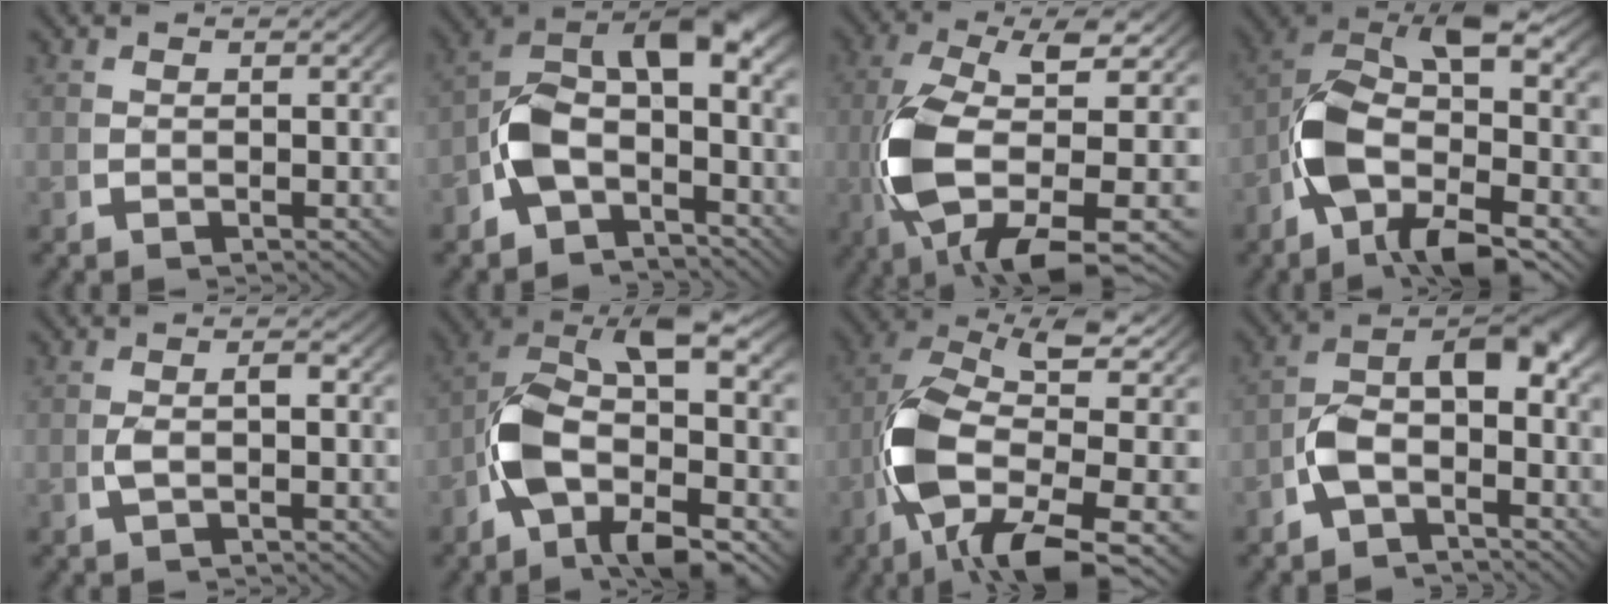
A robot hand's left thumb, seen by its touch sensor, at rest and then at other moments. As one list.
[{"total": 10.0, "force": [-1.1, 6.3, 7.7], "torque": [-0.147, -0.012, -0.022]}, {"total": 13.1, "force": [-1.8, 6.4, 11.3], "torque": [-0.265, -0.043, 0.002]}, {"total": 13.7, "force": [-0.9, 7.7, 11.3], "torque": [-0.229, -0.023, -0.009]}, {"total": 1.6, "force": [-0.3, 0.5, 1.5], "torque": [-0.036, 0.003, -0.002]}, {"total": 12.5, "force": [-0.6, 6.9, 10.3], "torque": [-0.209, -0.017, -0.007]}, {"total": 14.8, "force": [-1.9, 8.0, 12.3], "torque": [-0.271, -0.051, -0.001]}, {"total": 9.0, "force": [-1.2, 6.0, 6.6], "torque": [-0.111, -0.001, -0.031]}]